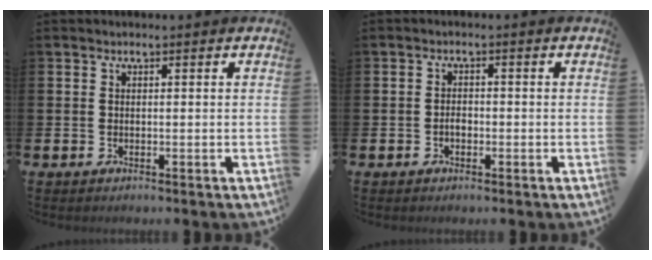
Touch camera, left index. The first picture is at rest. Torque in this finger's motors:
{"motor_torque": [0.49, 0.12, 0.02, 0.00]}